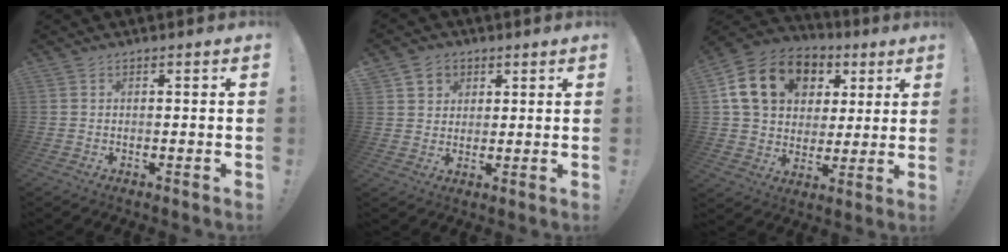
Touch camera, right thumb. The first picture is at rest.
{"total": 5.4, "force": [2.4, 4.7, 0.8], "torque": [-0.014, -0.012, 0.048]}
{"total": 18.9, "force": [7.3, 14.4, 9.9], "torque": [-0.152, -0.013, 0.149]}